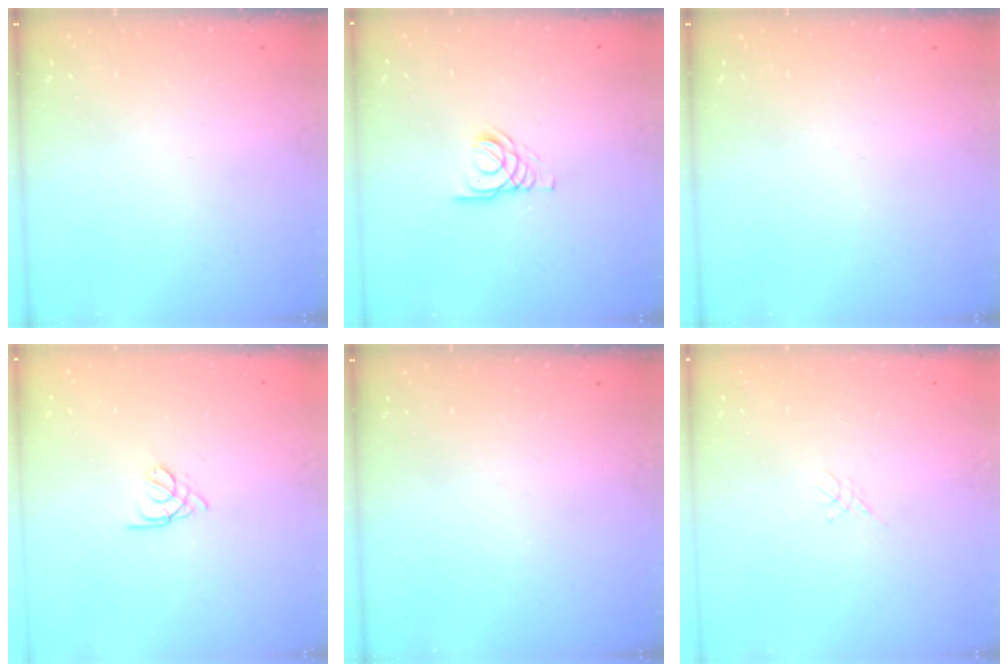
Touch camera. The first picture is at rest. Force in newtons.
{"total": 3.7, "press": 3.7, "slide": 0.4}
{"total": 0.0}
{"total": 1.8, "press": 1.7, "slide": 0.5}
{"total": 0.0}
{"total": 1.1, "press": 1.1, "slide": 0.3}